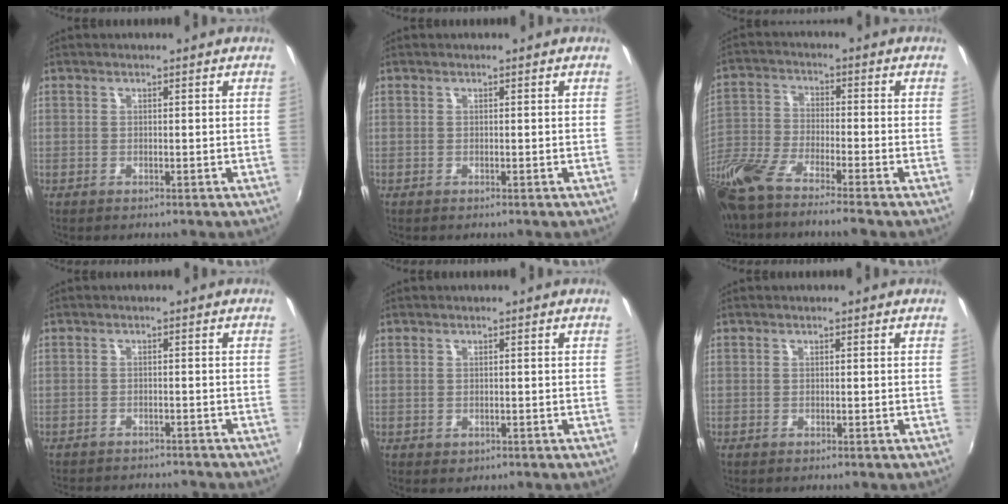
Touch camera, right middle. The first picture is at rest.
{"total": 0.0}
{"total": 14.1, "force": [-11.0, 2.1, 8.6], "torque": [-0.199, -0.035, -0.217]}
{"total": 8.6, "force": [-7.8, 2.2, 2.7], "torque": [-0.068, -0.012, -0.110]}
{"total": 0.7, "force": [-0.2, 0.6, 0.3], "torque": [-0.003, -0.001, -0.001]}
{"total": 0.0}